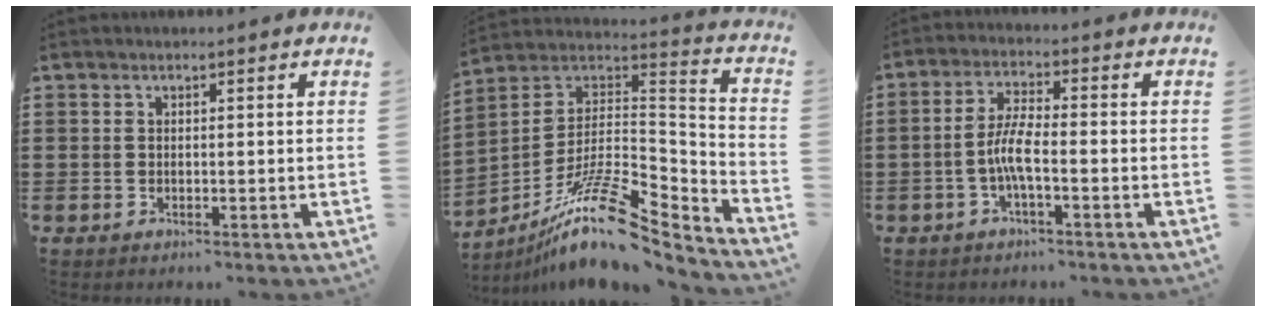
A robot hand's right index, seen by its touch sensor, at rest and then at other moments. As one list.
[{"total": 15.2, "force": [-9.7, 4.7, 10.7], "torque": [-0.201, 0.017, -0.171]}, {"total": 5.2, "force": [-1.8, 1.0, 4.8], "torque": [-0.112, -0.006, -0.041]}]